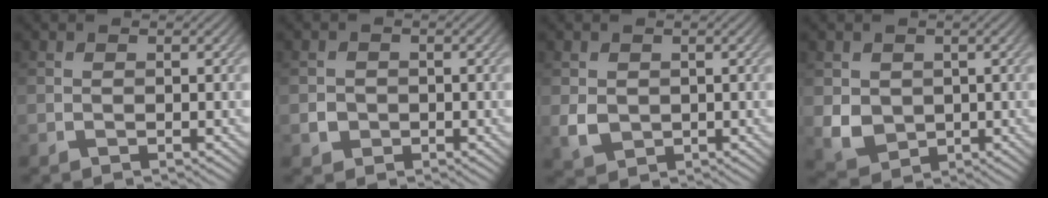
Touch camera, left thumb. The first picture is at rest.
{"total": 1.9, "force": [-0.5, 1.7, 0.4], "torque": [-0.002, -0.005, -0.012]}
{"total": 2.8, "force": [0.2, 2.4, 1.4], "torque": [-0.038, -0.007, 0.009]}
{"total": 4.5, "force": [0.5, 3.9, 2.1], "torque": [-0.062, -0.013, 0.010]}